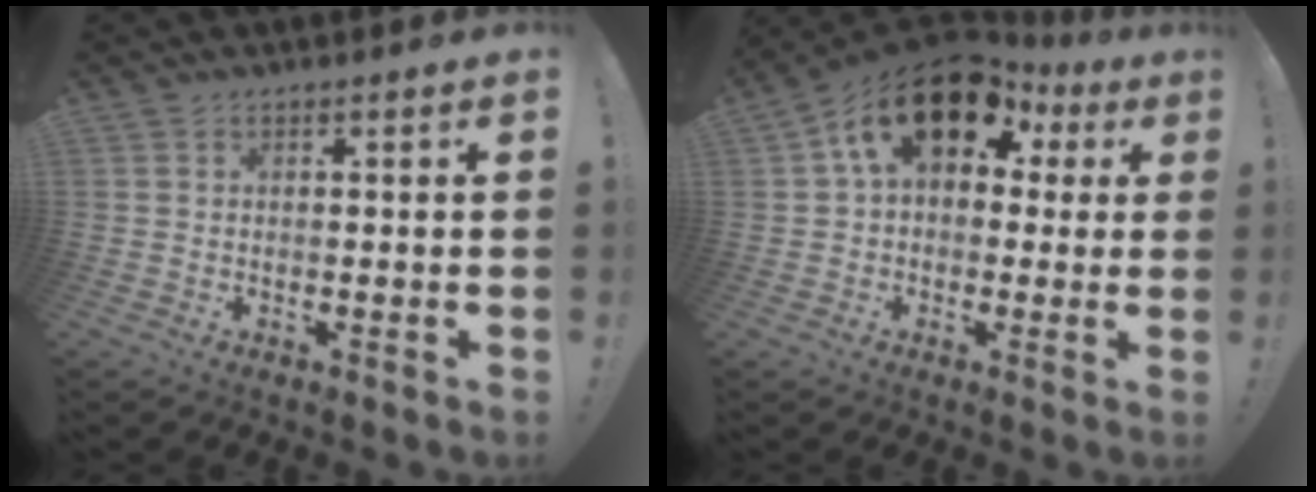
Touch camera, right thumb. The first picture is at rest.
{"total": 17.2, "force": [7.3, 10.3, 11.7], "torque": [-0.191, -0.024, 0.127]}